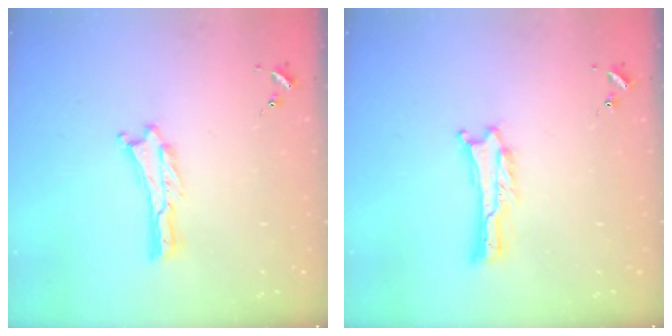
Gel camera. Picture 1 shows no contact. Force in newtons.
{"total": 0.6, "press": 0.6, "slide": 0.1}